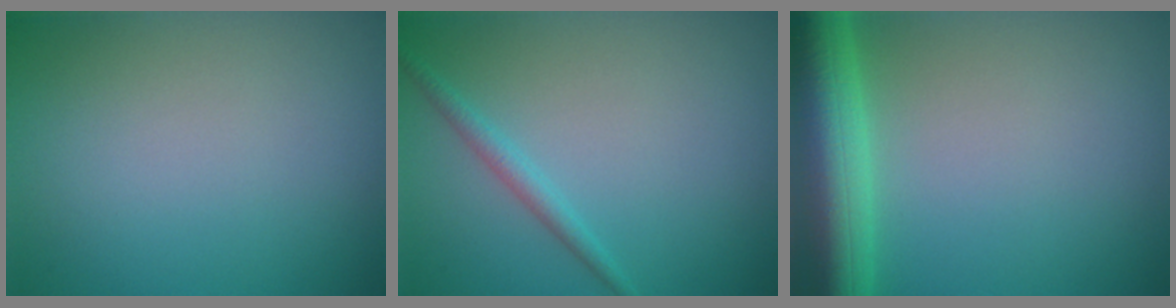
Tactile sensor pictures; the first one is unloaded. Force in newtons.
{"total": 1.5, "press": 1.5, "slide": 0.1}
{"total": 7.7, "press": 7.7, "slide": 0.3}